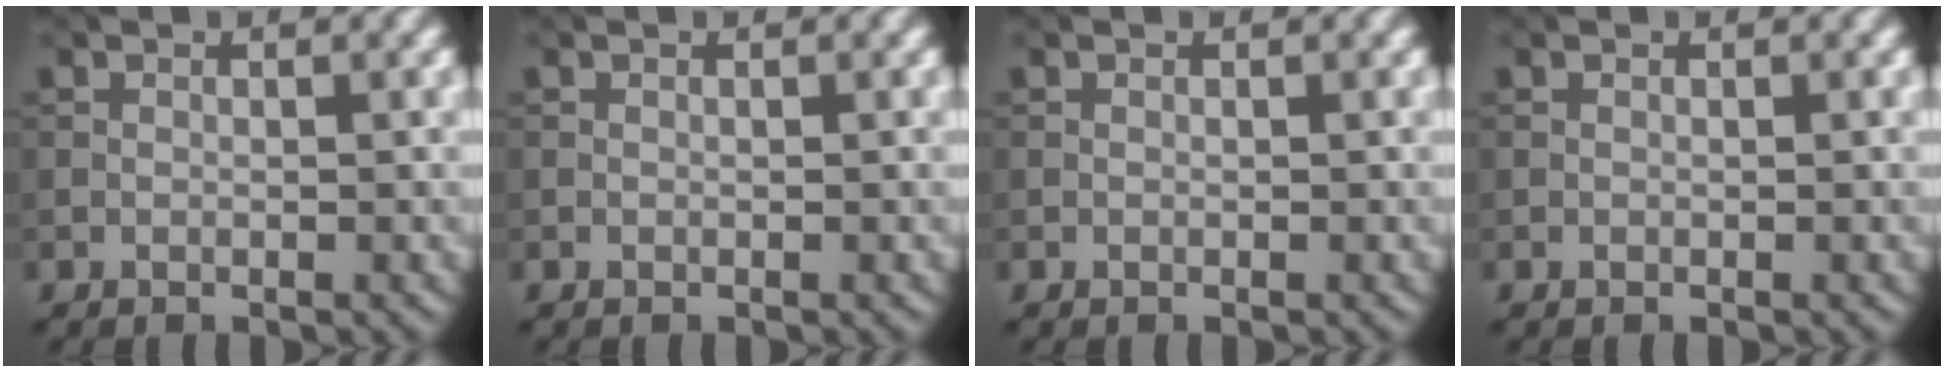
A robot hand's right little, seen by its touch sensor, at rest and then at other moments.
{"total": 0.0}
{"total": 0.0}
{"total": 0.0}